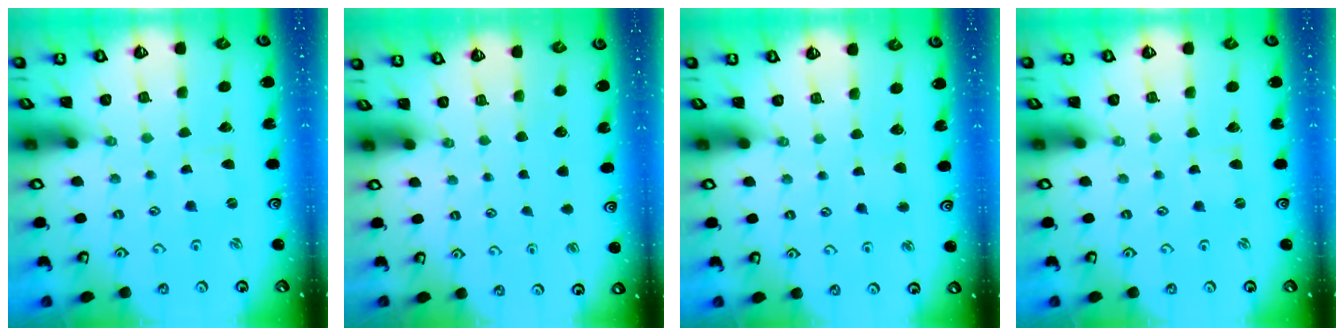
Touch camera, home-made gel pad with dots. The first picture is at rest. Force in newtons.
{"total": 0.0}
{"total": 2.5, "press": 2.5, "slide": 0.3}
{"total": 0.0}